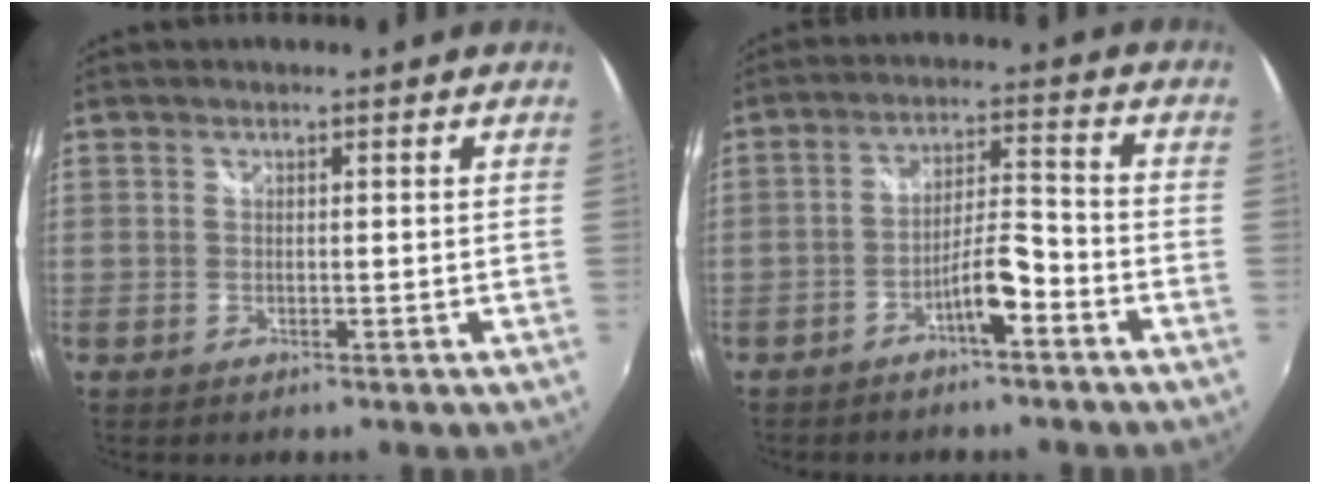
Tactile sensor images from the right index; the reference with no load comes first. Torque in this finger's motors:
{"motor_torque": [0.45, 0.71, 0.28, 0.06]}